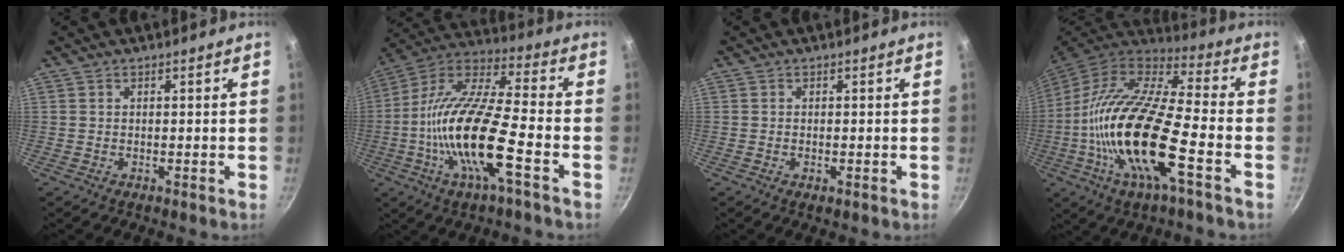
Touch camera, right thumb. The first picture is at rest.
{"total": 19.9, "force": [-5.6, 5.1, 18.4], "torque": [-0.350, 0.036, -0.126]}
{"total": 1.1, "force": [-0.3, 0.5, 1.0], "torque": [-0.016, -0.001, -0.006]}
{"total": 23.5, "force": [-6.2, 6.9, 21.6], "torque": [-0.405, 0.025, -0.136]}